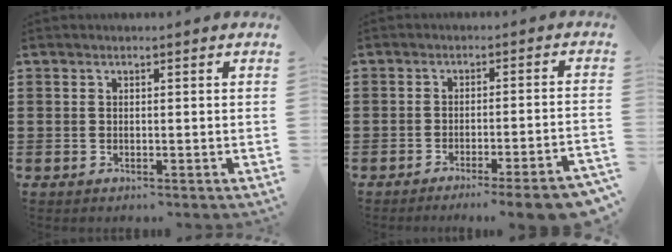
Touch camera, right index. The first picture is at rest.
{"total": 4.4, "force": [-3.5, -0.4, 2.6], "torque": [-0.040, -0.015, -0.064]}